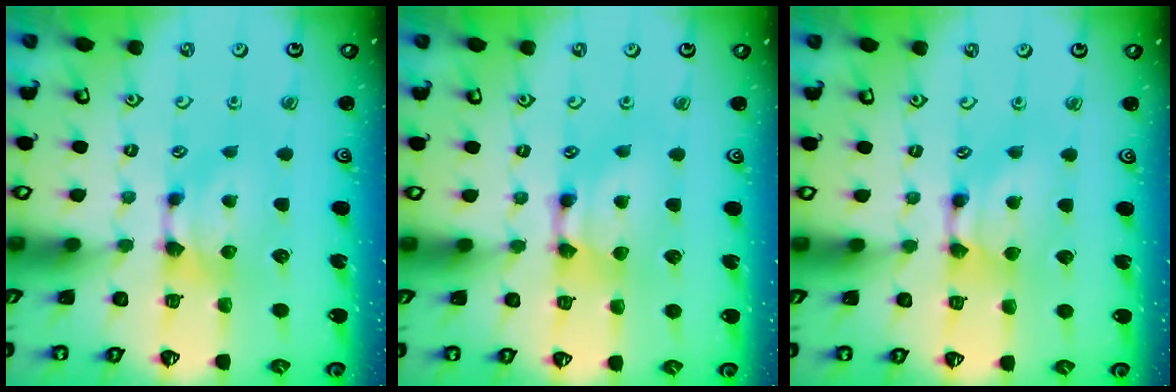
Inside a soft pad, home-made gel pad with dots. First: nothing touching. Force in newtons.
{"total": 1.6, "press": 1.4, "slide": 0.6}
{"total": 1.7, "press": 1.7, "slide": 0.1}